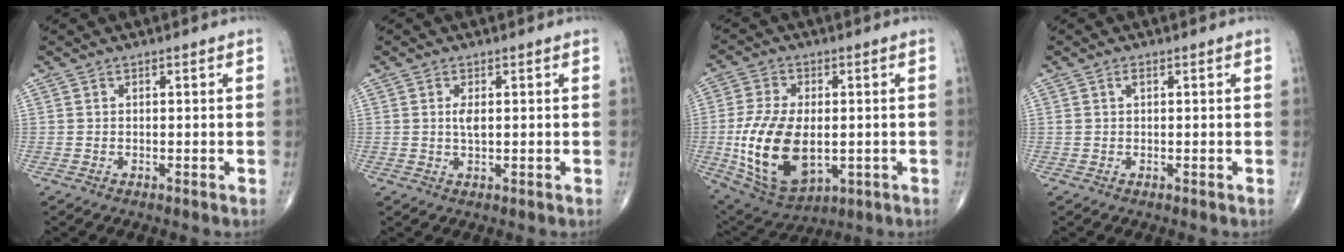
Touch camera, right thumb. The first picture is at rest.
{"total": 2.1, "force": [0.4, 0.8, 2.0], "torque": [-0.039, -0.004, 0.008]}
{"total": 17.7, "force": [-2.3, 10.1, 14.4], "torque": [-0.272, -0.009, -0.021]}
{"total": 1.0, "force": [0.4, 0.4, 0.8], "torque": [-0.017, 0.005, 0.007]}